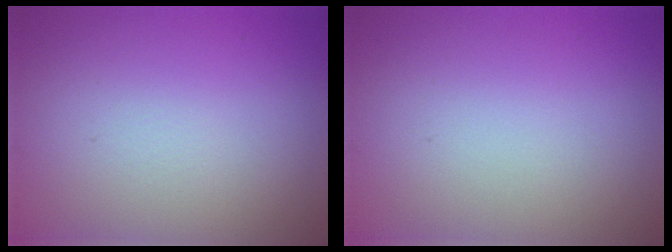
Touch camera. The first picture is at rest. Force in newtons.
{"total": 0.0}